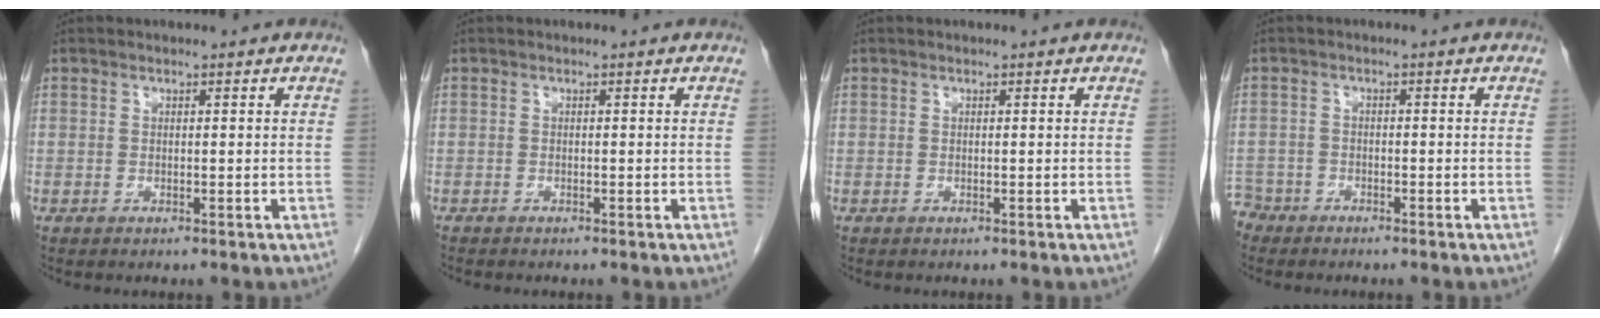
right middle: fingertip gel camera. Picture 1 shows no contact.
{"total": 0.6, "force": [-0.5, 0.1, 0.2], "torque": [-0.004, 0.000, -0.010]}
{"total": 0.0}
{"total": 3.1, "force": [-2.8, 1.2, -0.6], "torque": [0.009, 0.000, -0.056]}